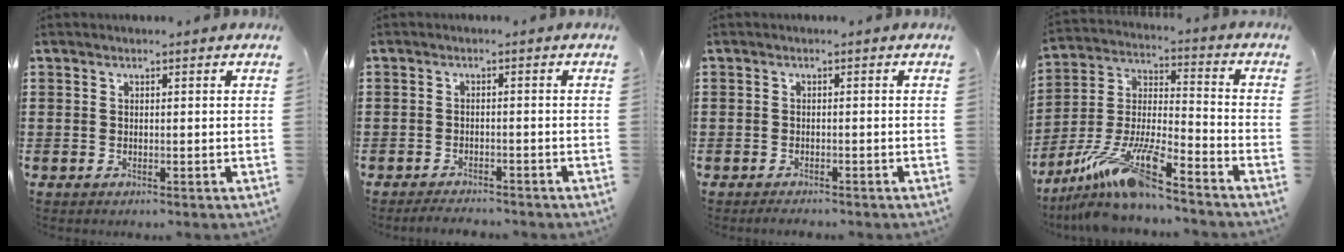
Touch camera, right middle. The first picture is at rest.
{"total": 2.0, "force": [-2.0, 0.1, 0.1], "torque": [-0.008, -0.001, -0.040]}
{"total": 1.0, "force": [-1.0, 0.0, 0.1], "torque": [-0.005, -0.002, -0.020]}
{"total": 13.6, "force": [-11.1, 1.1, 7.8], "torque": [-0.160, 0.010, -0.215]}